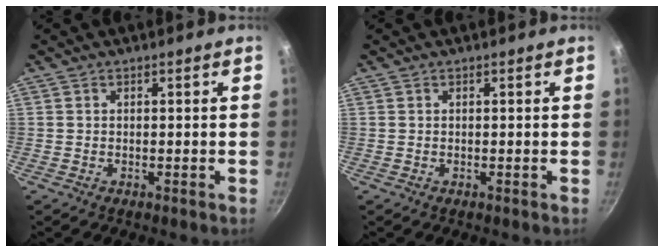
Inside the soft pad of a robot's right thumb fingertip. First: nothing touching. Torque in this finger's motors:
{"motor_torque": [-0.29, 0.09, 0.44, -0.36, -0.01]}